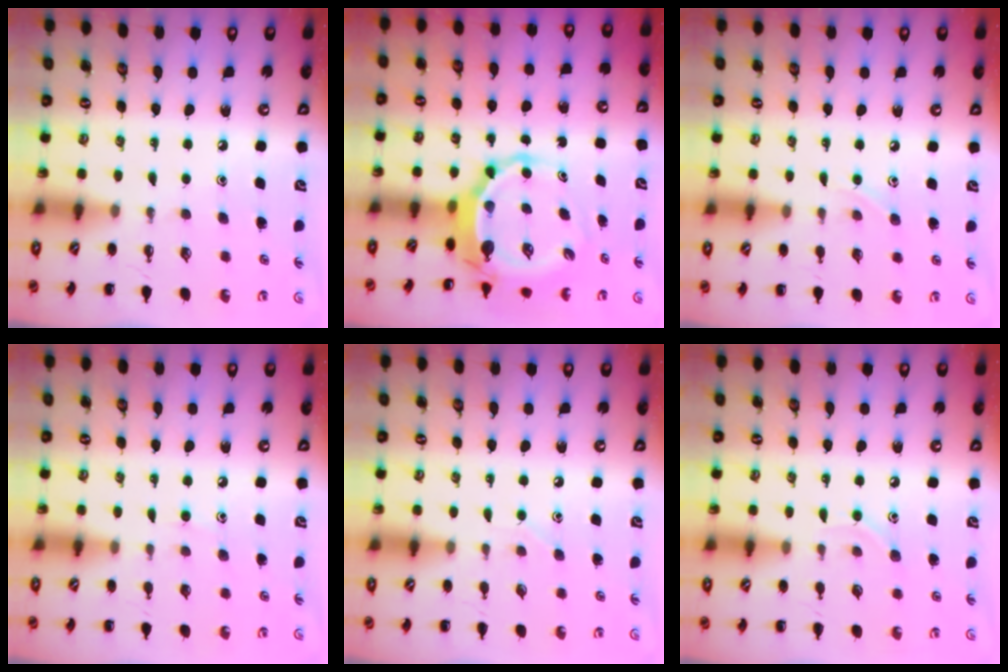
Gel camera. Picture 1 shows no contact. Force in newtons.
{"total": 5.8, "press": 5.6, "slide": 1.7}
{"total": 3.9, "press": 3.7, "slide": 1.2}
{"total": 4.0, "press": 3.8, "slide": 1.4}
{"total": 2.9, "press": 2.7, "slide": 0.9}
{"total": 4.9, "press": 4.6, "slide": 1.5}